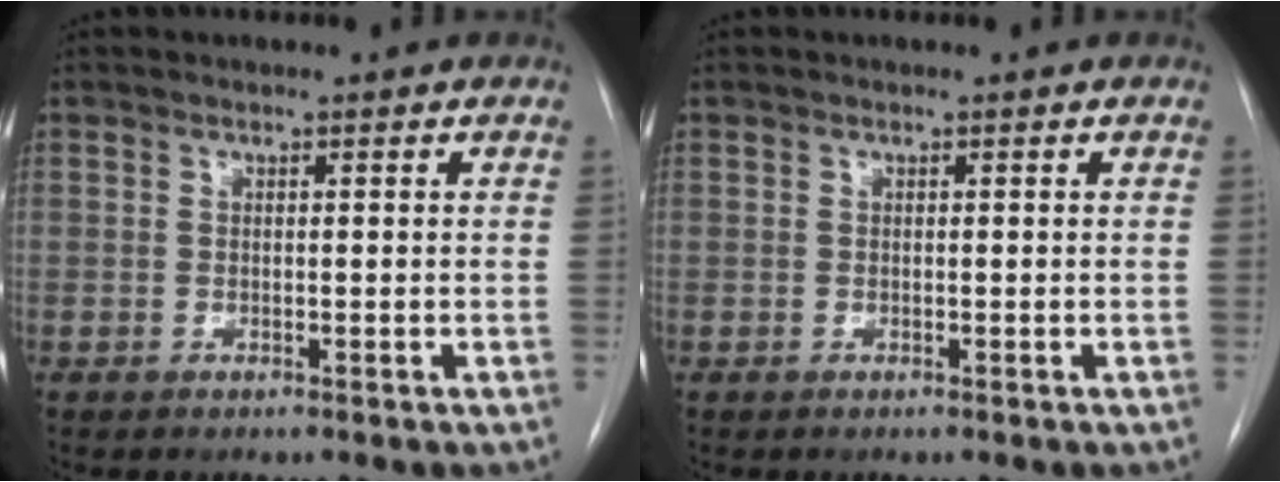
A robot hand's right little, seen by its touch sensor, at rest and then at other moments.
{"total": 0.0}